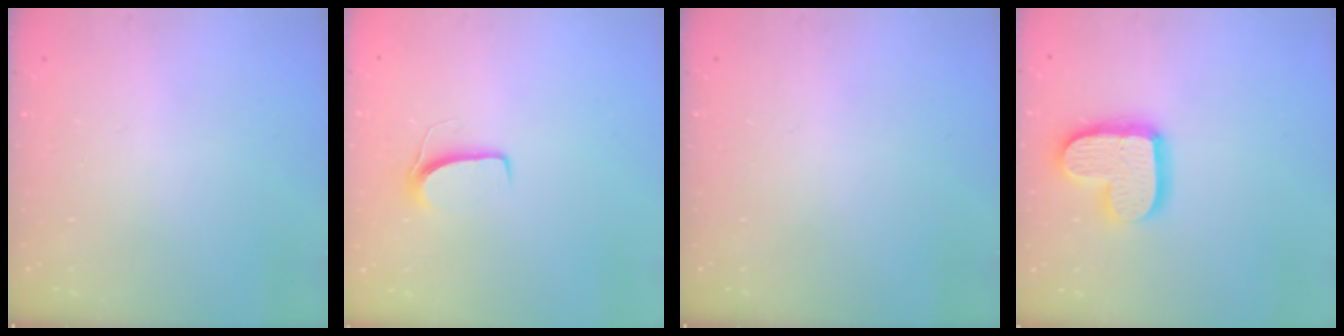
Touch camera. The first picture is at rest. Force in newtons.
{"total": 6.8, "press": 6.7, "slide": 0.5}
{"total": 0.0}
{"total": 16.1, "press": 16.1, "slide": 1.3}